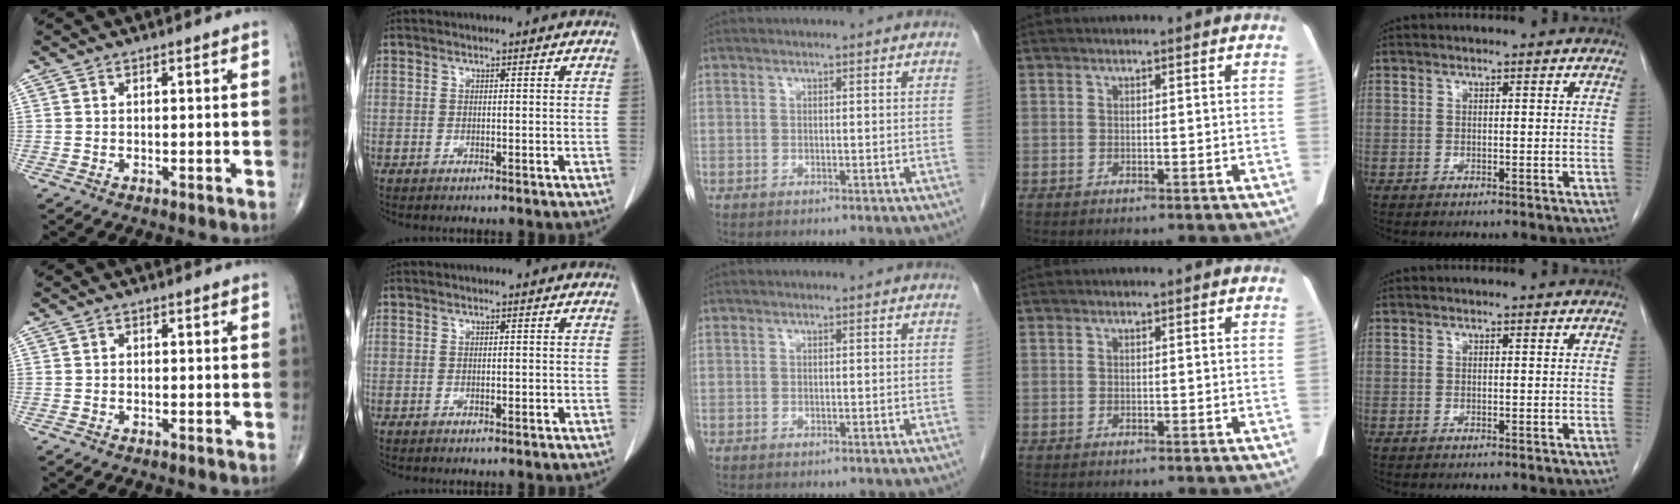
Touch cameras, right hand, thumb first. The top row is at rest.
{"thumb": {"total": 0.5, "force": [-0.2, 0.5, 0.2], "torque": [0.004, 0.003, -0.007]}, "index": {"total": 0.6, "force": [-0.2, 0.2, 0.6], "torque": [-0.012, -0.001, -0.001]}}